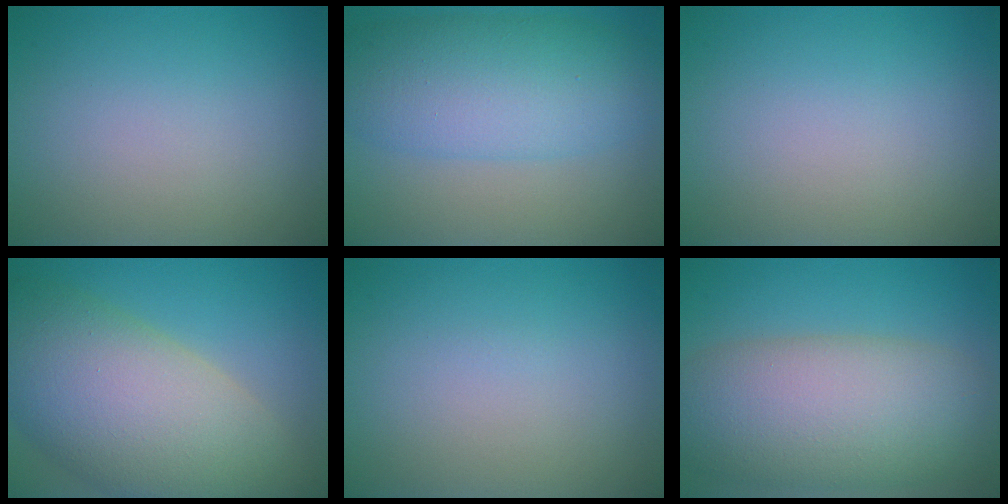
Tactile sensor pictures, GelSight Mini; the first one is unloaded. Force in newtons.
{"total": 7.8, "press": 7.8, "slide": 0.3}
{"total": 0.0}
{"total": 13.2, "press": 13.1, "slide": 1.2}
{"total": 0.0}
{"total": 10.1, "press": 10.1, "slide": 0.6}